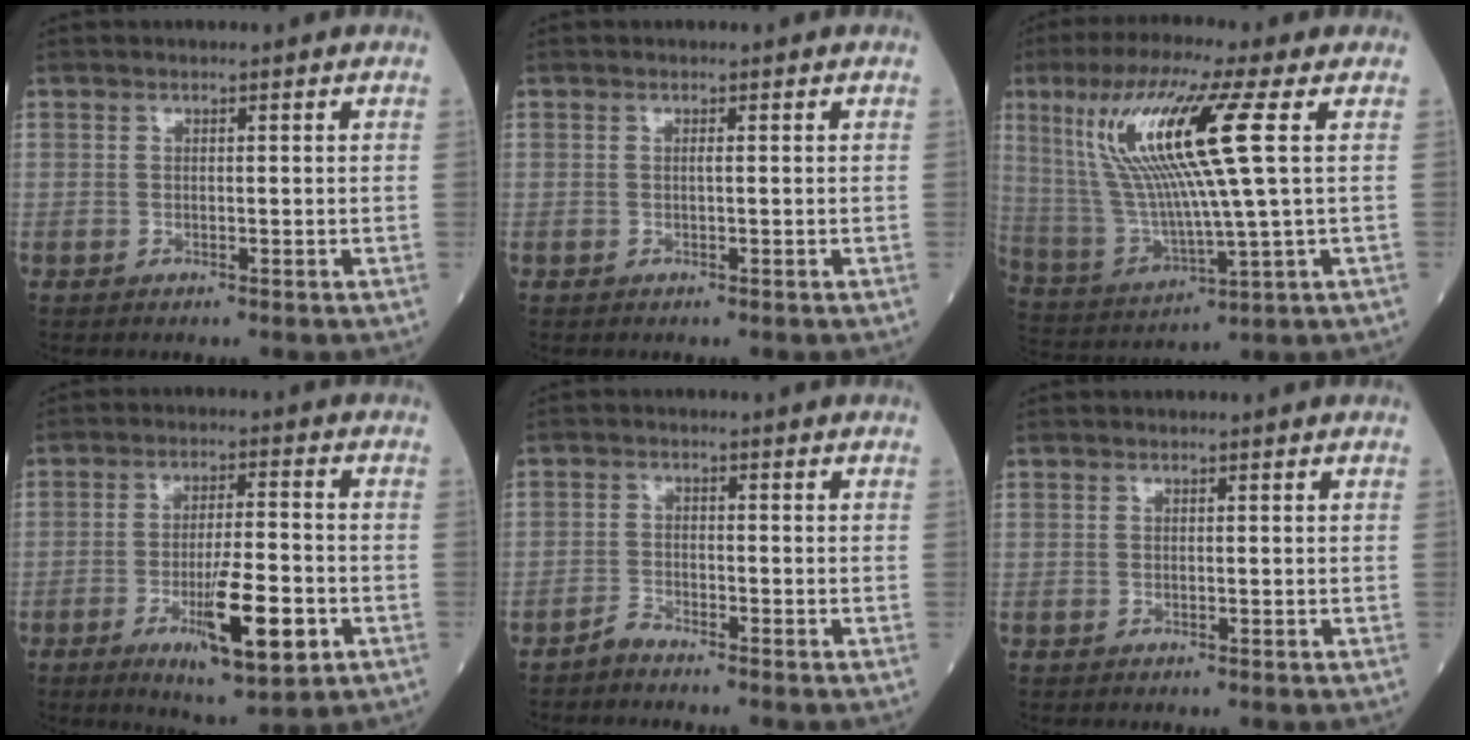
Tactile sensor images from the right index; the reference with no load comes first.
{"total": 0.0}
{"total": 16.6, "force": [5.3, 0.3, 15.8], "torque": [-0.330, 0.006, 0.099]}
{"total": 11.3, "force": [-4.2, 1.8, 10.3], "torque": [-0.172, -0.016, -0.062]}
{"total": 1.7, "force": [-1.7, 0.0, -0.1], "torque": [0.004, -0.004, -0.031]}
{"total": 0.0}